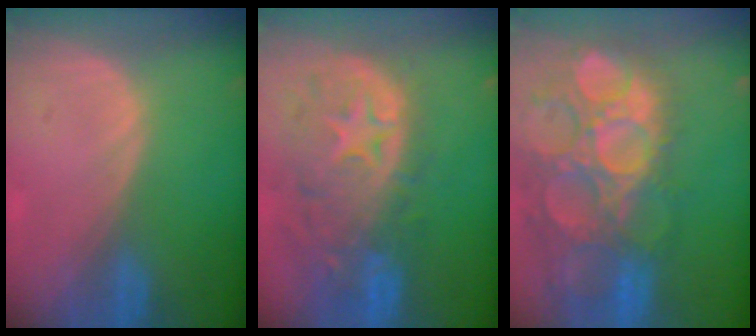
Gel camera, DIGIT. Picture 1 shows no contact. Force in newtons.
{"total": 12.4, "press": 10.5, "slide": 6.7}
{"total": 15.3, "press": 12.6, "slide": 8.7}